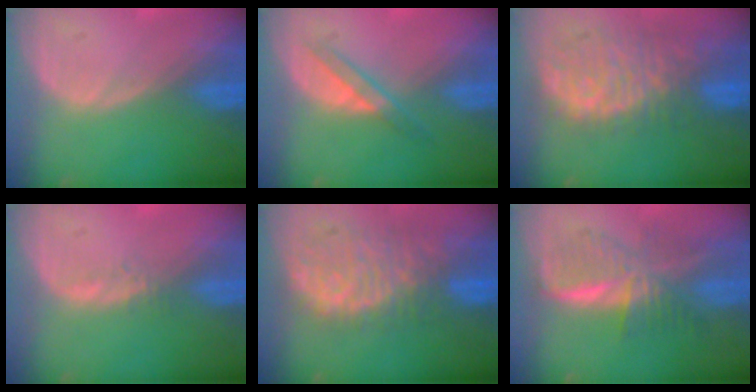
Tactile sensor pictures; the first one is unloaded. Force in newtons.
{"total": 3.1, "press": 3.1, "slide": 0.3}
{"total": 11.0, "press": 9.6, "slide": 5.5}
{"total": 1.1, "press": 1.0, "slide": 0.5}
{"total": 11.0, "press": 9.6, "slide": 5.4}
{"total": 7.2, "press": 7.2, "slide": 0.2}